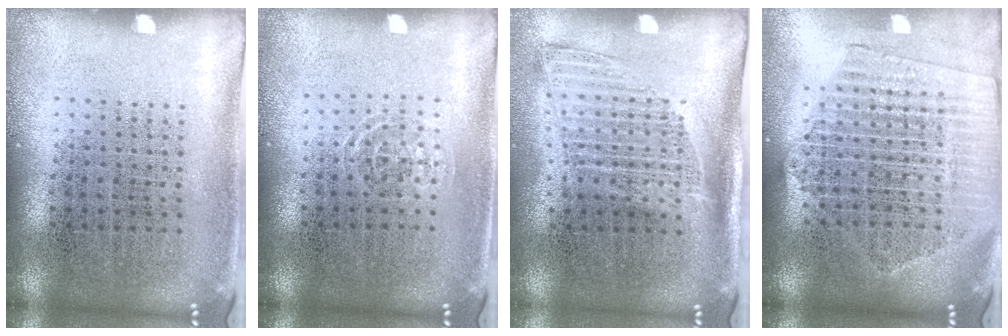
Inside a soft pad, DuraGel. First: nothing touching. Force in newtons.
{"total": 0.8, "press": 0.5, "slide": 0.6}
{"total": 1.3, "press": 1.1, "slide": 0.7}
{"total": 2.1, "press": 1.9, "slide": 0.9}